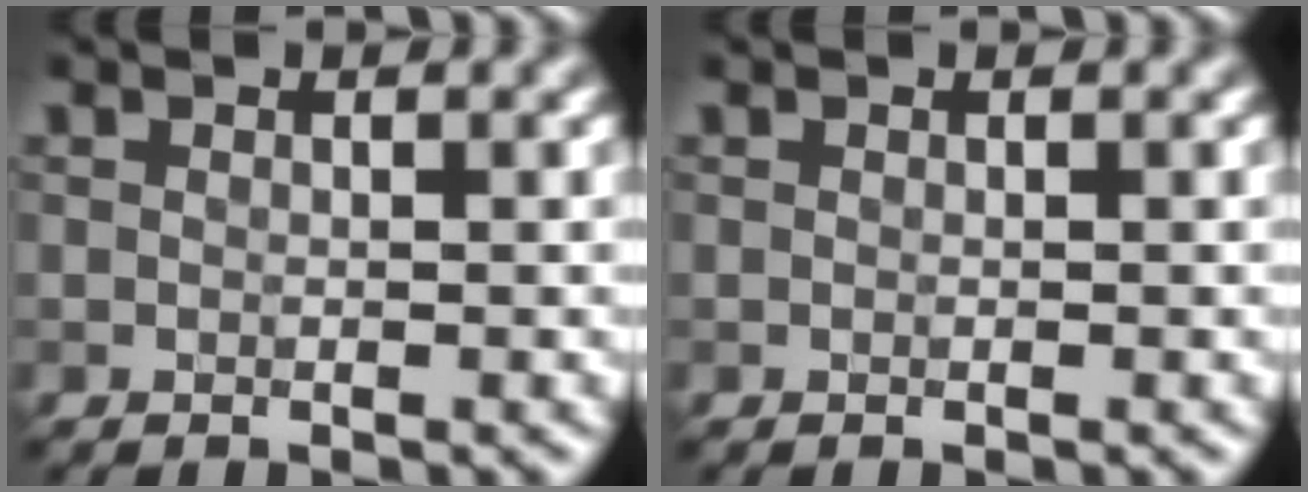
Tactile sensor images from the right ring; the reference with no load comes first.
{"total": 0.0}